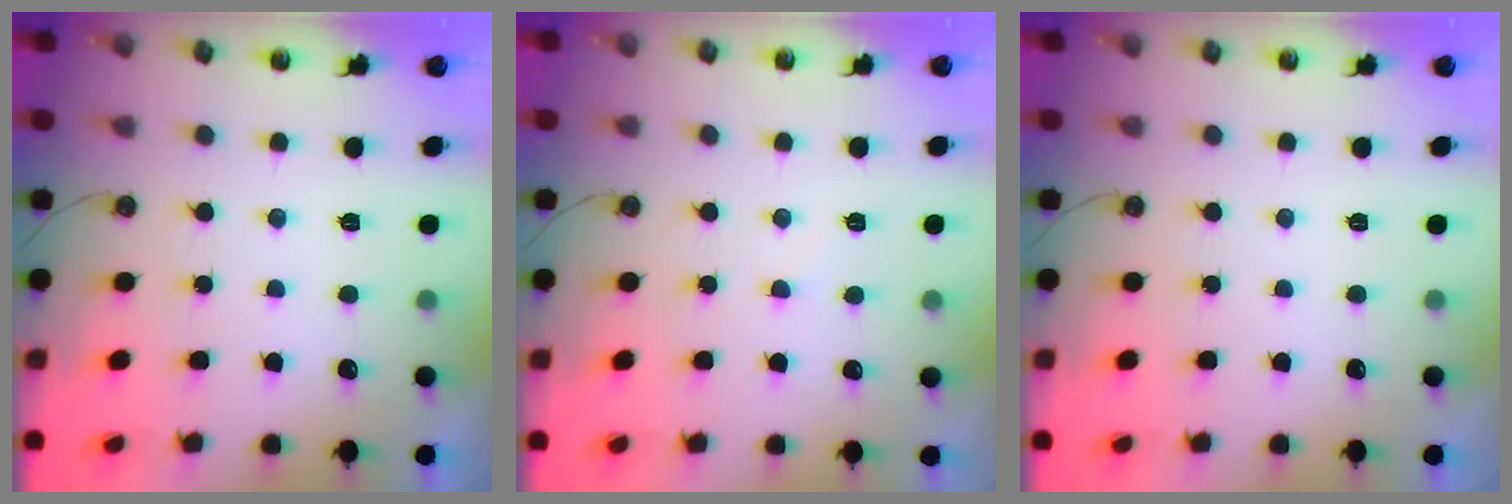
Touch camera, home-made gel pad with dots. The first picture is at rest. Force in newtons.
{"total": 5.8, "press": 5.8, "slide": 0.7}
{"total": 0.0}